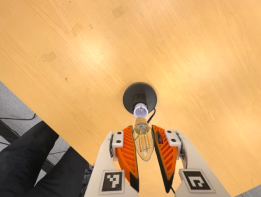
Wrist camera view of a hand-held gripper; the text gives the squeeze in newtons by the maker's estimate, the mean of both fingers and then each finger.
{"total": 10.8, "left": 10.2, "right": 11.5}